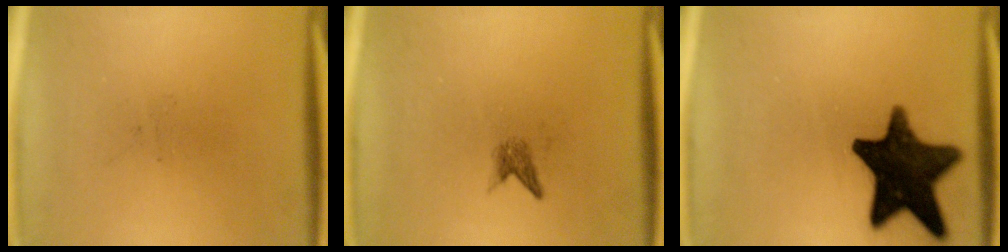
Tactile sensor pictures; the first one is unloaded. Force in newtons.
{"total": 1.3}
{"total": 16.1}